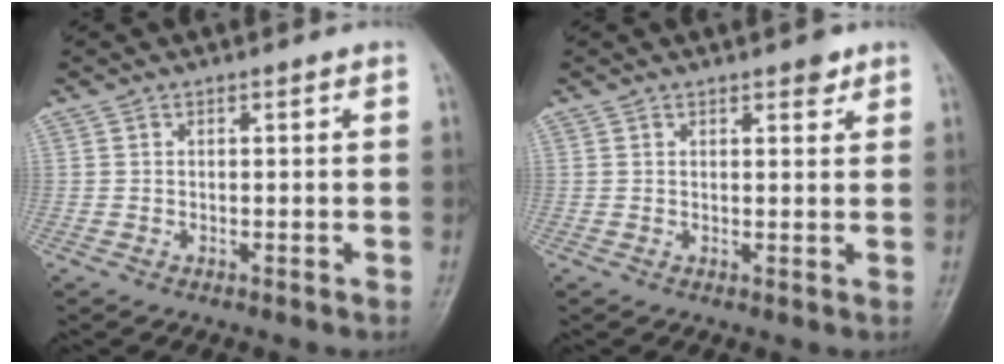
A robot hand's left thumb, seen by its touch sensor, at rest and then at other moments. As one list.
[{"total": 2.3, "force": [1.6, 0.9, 1.2], "torque": [-0.007, -0.008, 0.020]}]